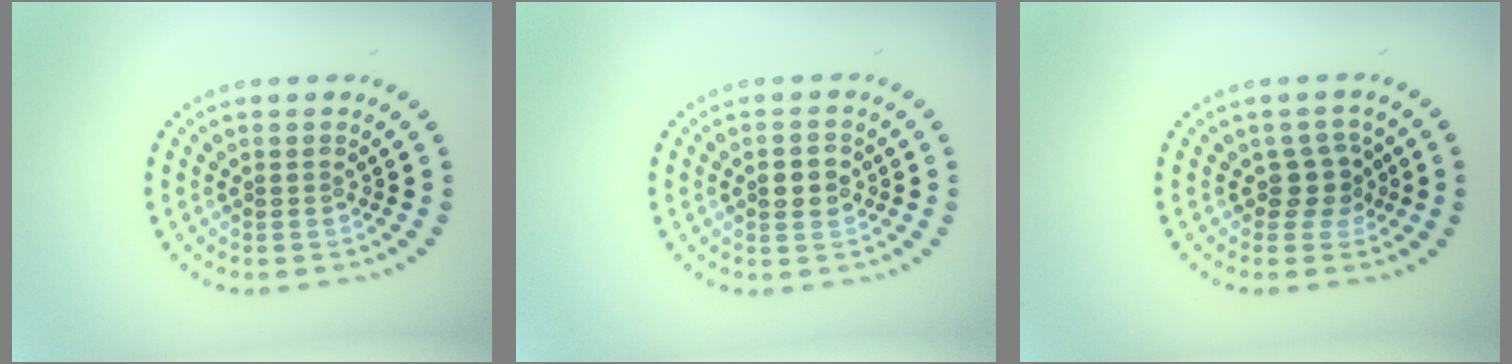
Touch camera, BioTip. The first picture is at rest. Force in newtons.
{"total": 2.7, "press": 2.7, "slide": 0.0}
{"total": 2.3, "press": 1.9, "slide": 1.3}